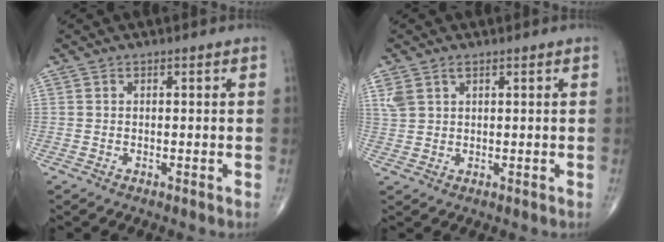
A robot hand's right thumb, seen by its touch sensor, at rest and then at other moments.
{"total": 3.3, "force": [1.9, 1.9, 1.9], "torque": [-0.043, 0.005, 0.048]}